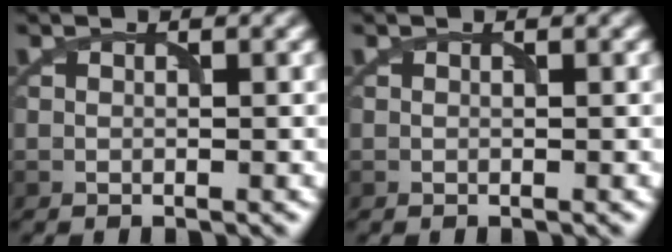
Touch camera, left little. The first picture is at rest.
{"total": 0.0}